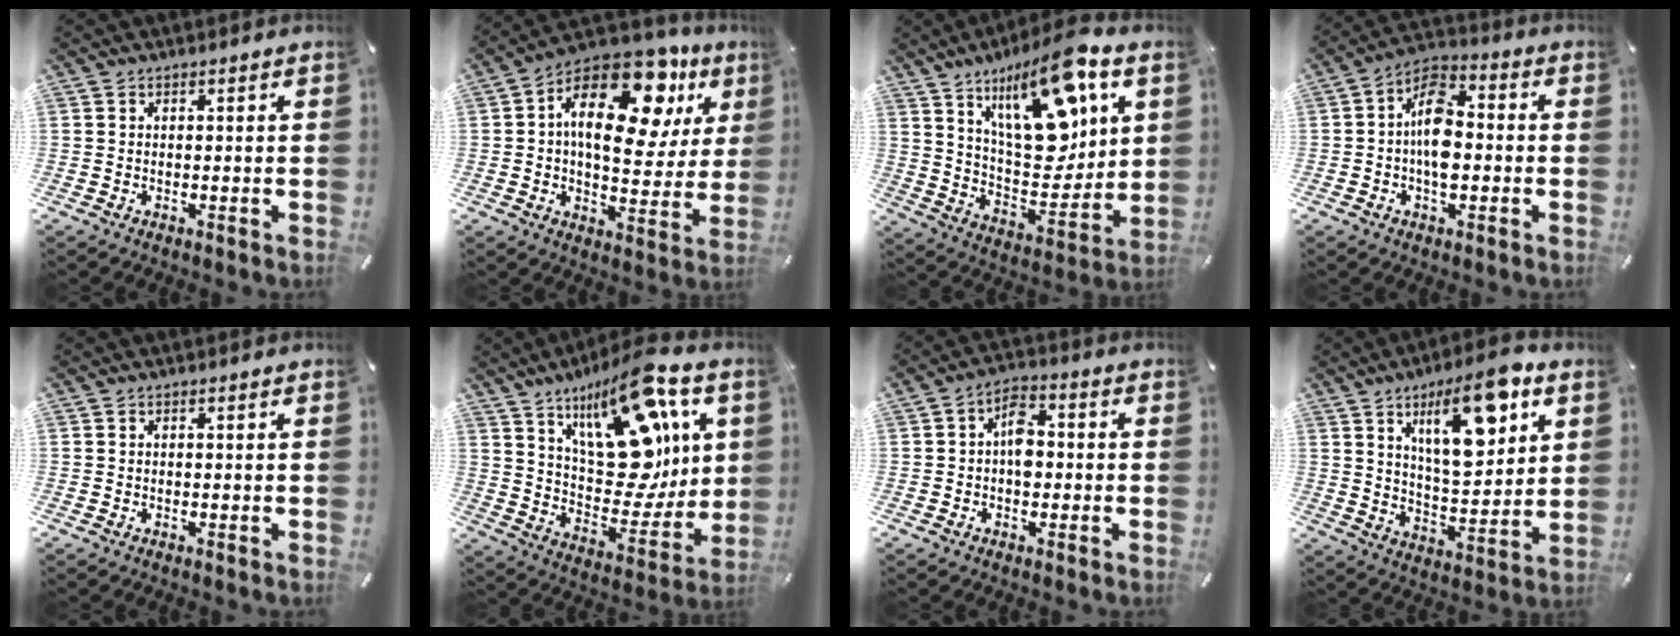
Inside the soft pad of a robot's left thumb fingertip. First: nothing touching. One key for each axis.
{"total": 21.7, "fx": 9.9, "fy": 11.2, "fz": 15.8, "tx": -0.249, "ty": -0.059, "tz": 0.163}
{"total": 22.2, "fx": 11.3, "fy": 10.4, "fz": 16.0, "tx": -0.240, "ty": -0.063, "tz": 0.188}
{"total": 10.5, "fx": -1.7, "fy": 6.2, "fz": 8.3, "tx": -0.149, "ty": 0.008, "tz": -0.029}
{"total": 0.0}
{"total": 23.3, "fx": 10.8, "fy": 12.2, "fz": 16.7, "tx": -0.221, "ty": -0.071, "tz": 0.185}
{"total": 6.4, "fx": -0.8, "fy": 4.1, "fz": 4.8, "tx": -0.070, "ty": 0.012, "tz": -0.015}
{"total": 17.2, "fx": 8.3, "fy": 7.4, "fz": 13.1, "tx": -0.190, "ty": -0.029, "tz": 0.134}